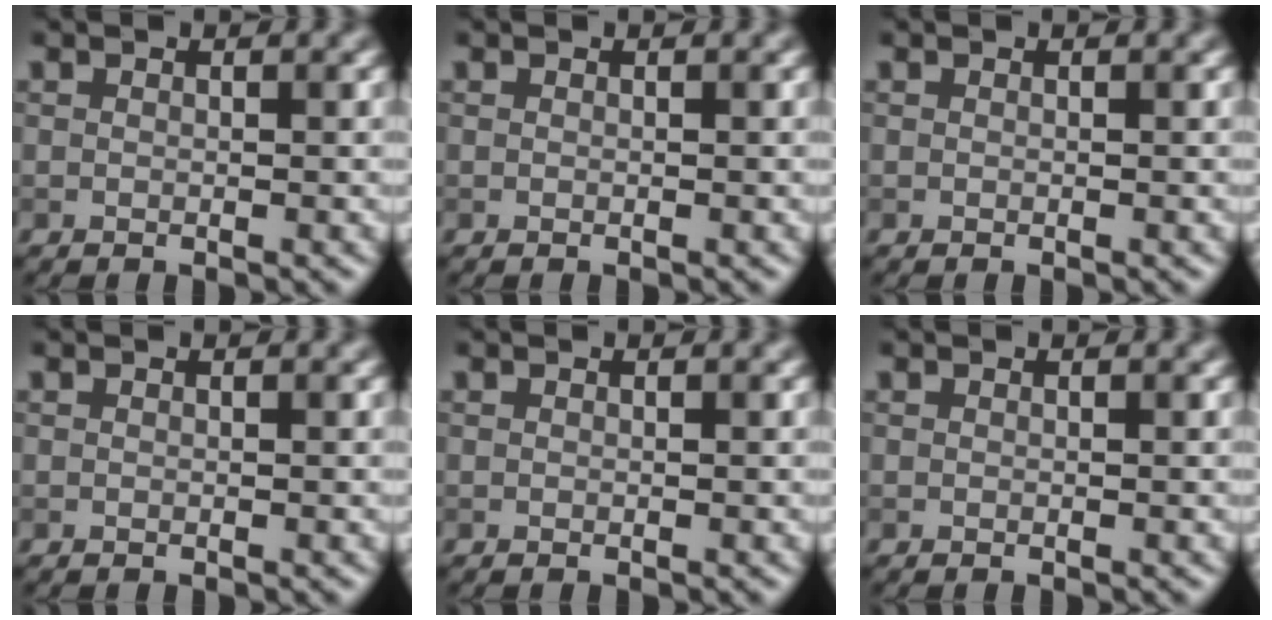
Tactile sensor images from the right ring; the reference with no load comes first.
{"total": 0.0}
{"total": 0.0}
{"total": 0.0}
{"total": 0.0}
{"total": 0.0}